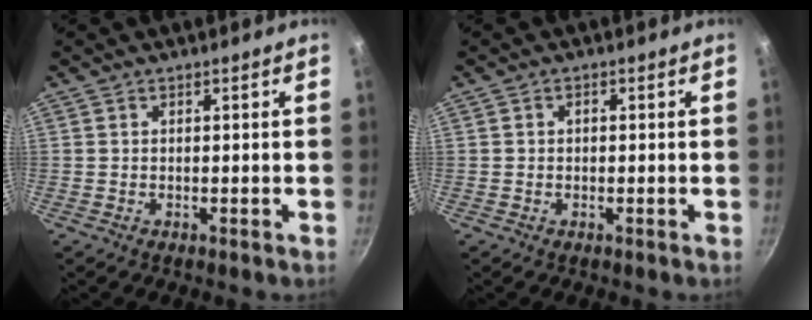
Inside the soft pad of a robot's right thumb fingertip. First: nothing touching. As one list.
[{"total": 0.8, "force": [-0.1, 0.7, 0.4], "torque": [-0.007, 0.005, -0.001]}]